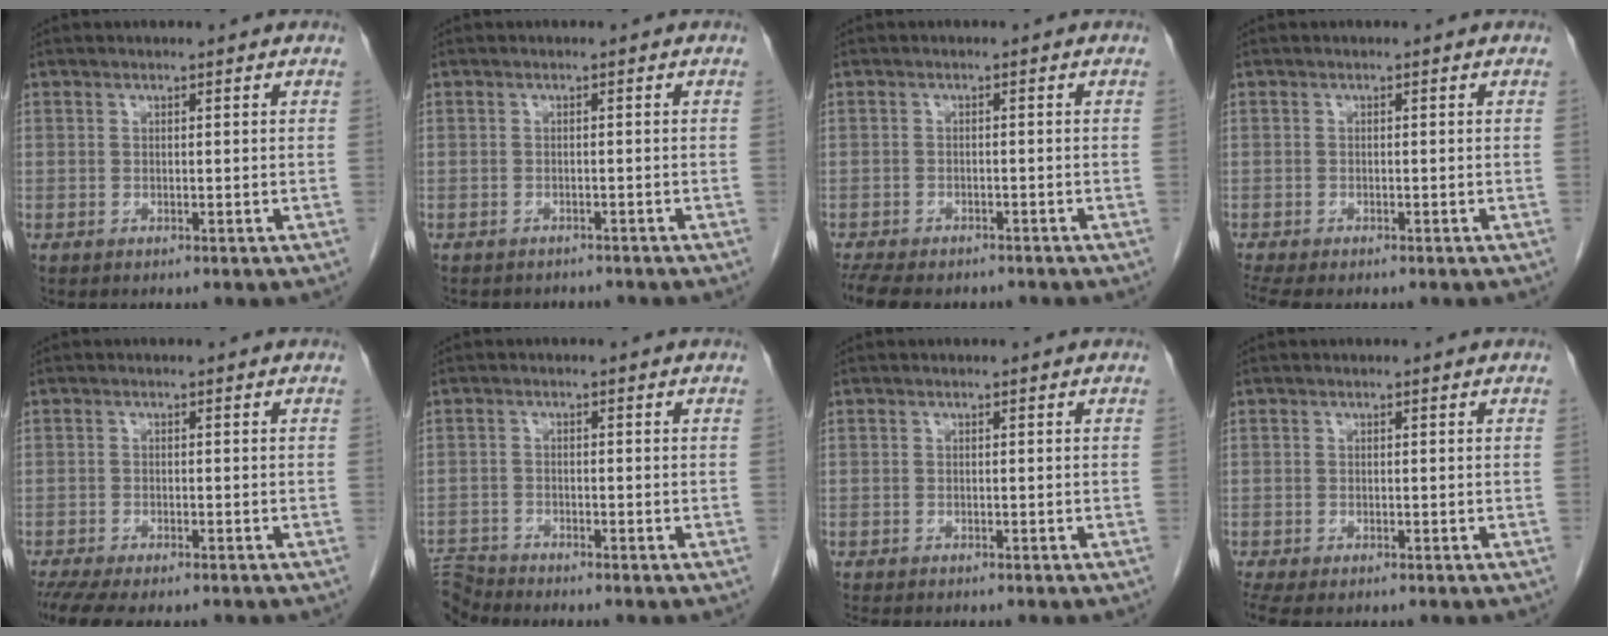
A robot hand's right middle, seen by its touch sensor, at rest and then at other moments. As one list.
[{"total": 5.5, "force": [-5.0, 2.0, 1.2], "torque": [-0.016, 0.001, -0.060]}, {"total": 10.9, "force": [-9.0, 4.0, 4.7], "torque": [-0.102, -0.006, -0.123]}, {"total": 4.7, "force": [-3.8, 1.4, 2.4], "torque": [-0.044, -0.007, -0.059]}, {"total": 8.5, "force": [-7.1, 2.1, 4.3], "torque": [-0.065, -0.010, -0.107]}, {"total": 4.3, "force": [-4.2, -0.6, -0.6], "torque": [0.009, -0.009, -0.082]}, {"total": 3.6, "force": [-3.1, 0.8, 1.6], "torque": [-0.025, -0.007, -0.042]}, {"total": 4.8, "force": [-3.5, 1.8, 2.6], "torque": [-0.051, -0.012, -0.056]}]